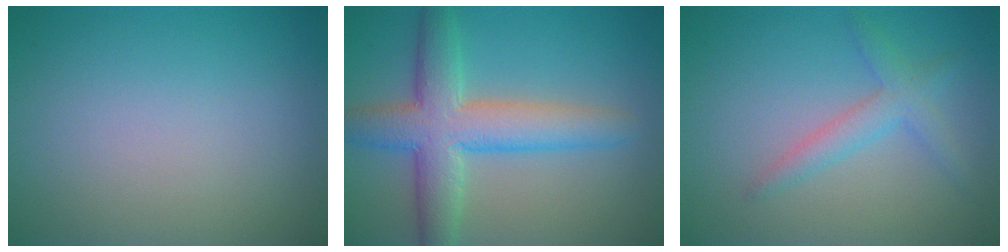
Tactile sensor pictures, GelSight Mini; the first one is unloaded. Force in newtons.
{"total": 6.8, "press": 6.8, "slide": 0.3}
{"total": 2.5, "press": 2.5, "slide": 0.1}